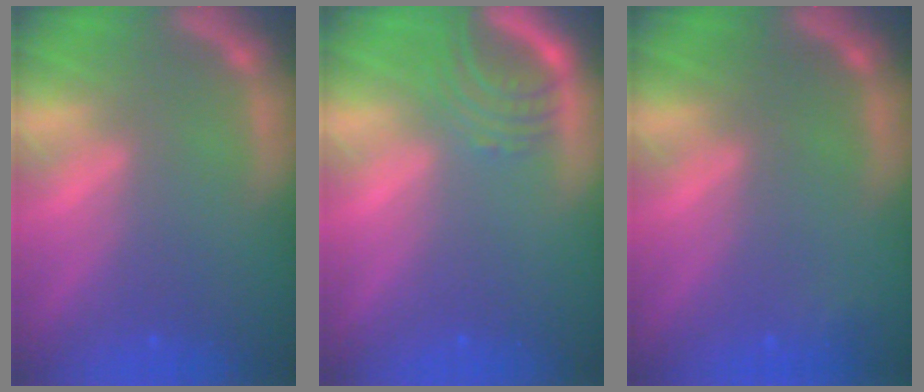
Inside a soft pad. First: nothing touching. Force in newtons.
{"total": 3.9}
{"total": 0.9}